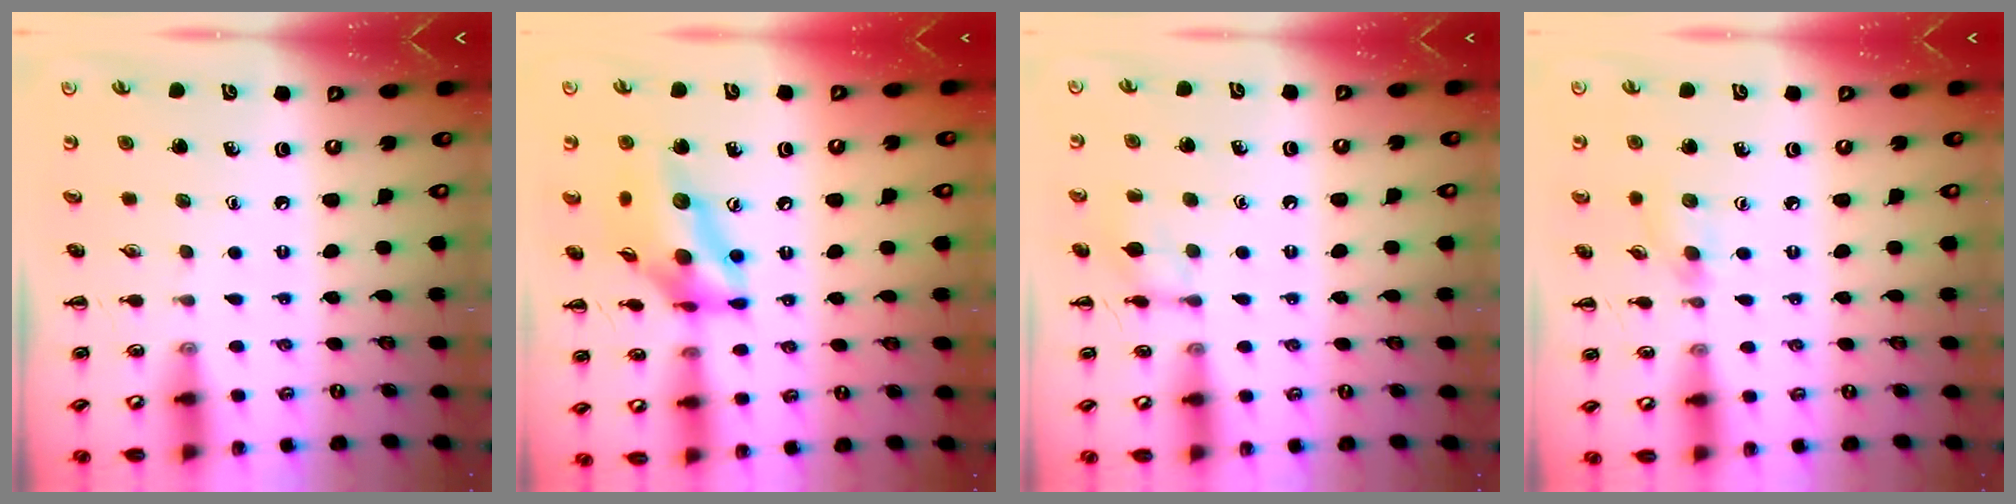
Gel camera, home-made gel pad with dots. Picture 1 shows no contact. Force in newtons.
{"total": 15.3, "press": 14.6, "slide": 4.3}
{"total": 8.7, "press": 8.7, "slide": 1.0}
{"total": 5.7, "press": 5.3, "slide": 2.0}